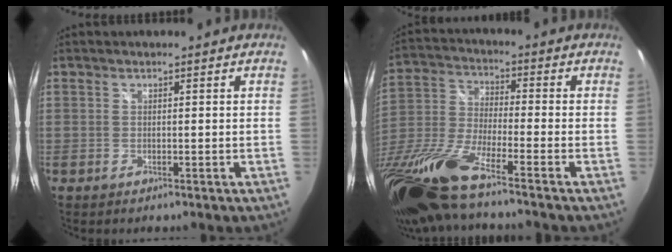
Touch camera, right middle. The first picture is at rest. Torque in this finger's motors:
{"motor_torque": [0.95, -1.19, 0.34, 0.21]}